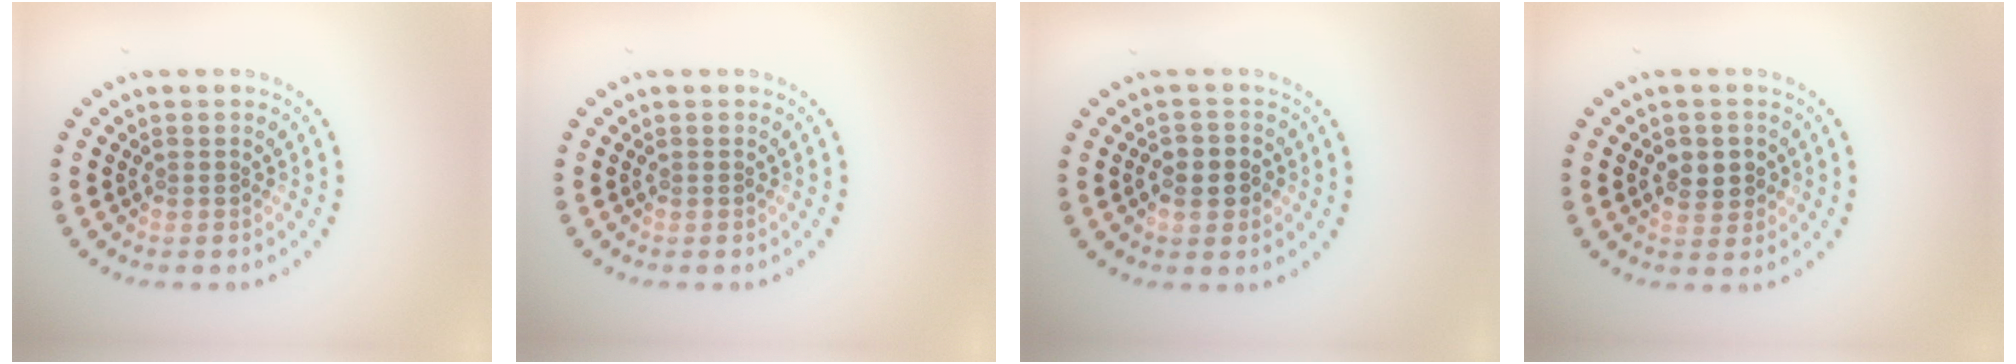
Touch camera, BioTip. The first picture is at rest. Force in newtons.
{"total": 0.0}
{"total": 2.6, "press": 2.5, "slide": 0.7}
{"total": 2.6, "press": 2.5, "slide": 0.3}